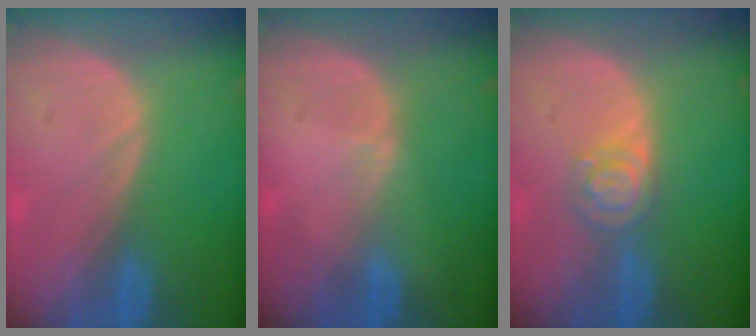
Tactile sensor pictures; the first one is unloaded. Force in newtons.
{"total": 0.6, "press": 0.6, "slide": 0.2}
{"total": 4.7, "press": 4.1, "slide": 2.3}